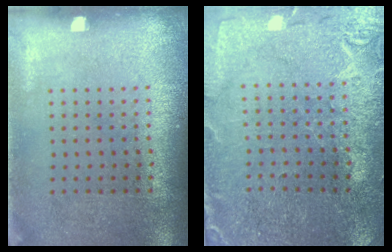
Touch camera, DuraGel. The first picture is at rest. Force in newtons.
{"total": 0.5, "press": 0.5, "slide": 0.2}